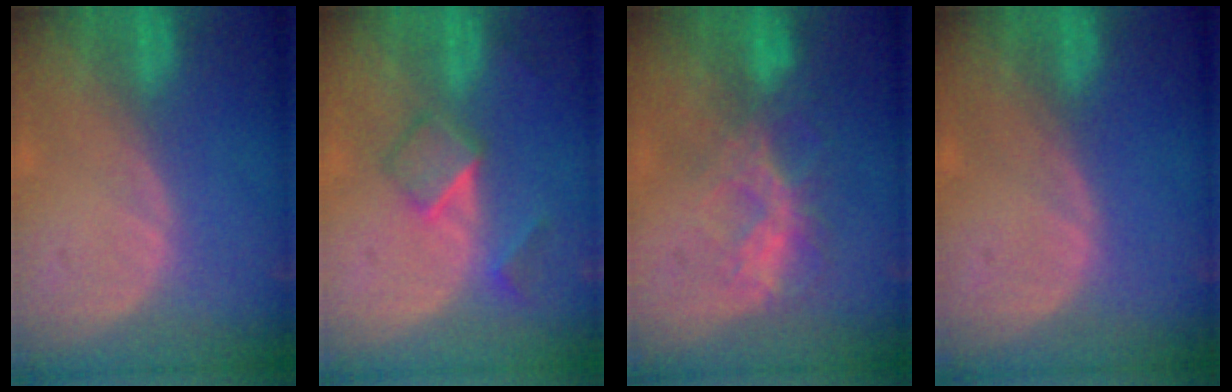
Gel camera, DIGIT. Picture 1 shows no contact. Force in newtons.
{"total": 5.1, "press": 4.5, "slide": 2.5}
{"total": 6.3, "press": 6.2, "slide": 1.2}
{"total": 0.0}